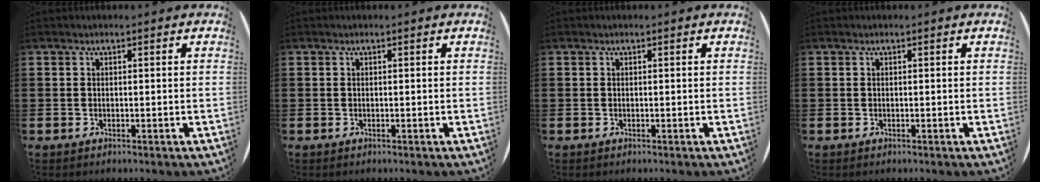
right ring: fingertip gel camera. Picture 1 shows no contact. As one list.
[{"total": 0.0}, {"total": 0.0}, {"total": 0.0}]